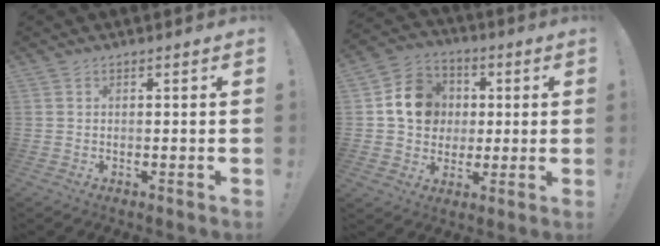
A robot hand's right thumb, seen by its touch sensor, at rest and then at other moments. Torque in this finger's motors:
{"motor_torque": [0.52, 0.71, 1.03, -0.11, 0.03]}